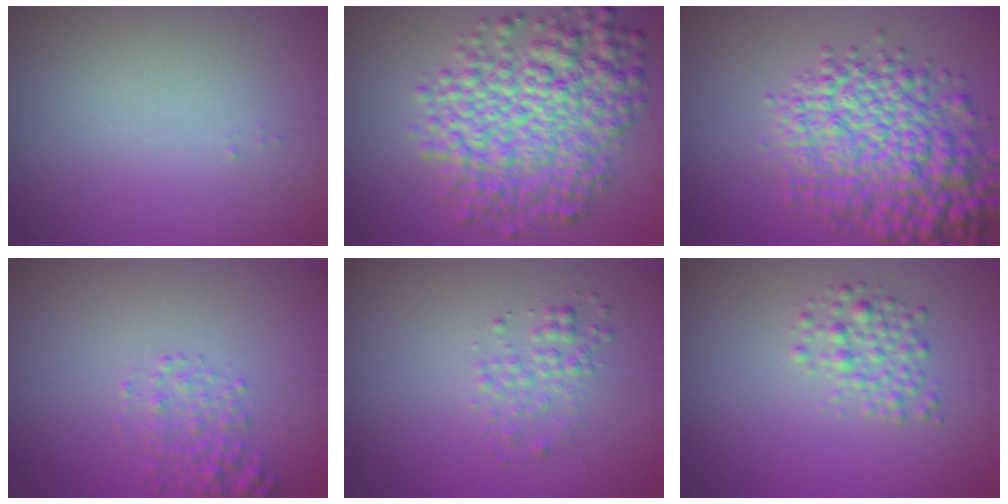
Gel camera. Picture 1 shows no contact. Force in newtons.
{"total": 8.9, "press": 8.9, "slide": 0.2}
{"total": 9.0, "press": 9.0, "slide": 0.2}
{"total": 2.0, "press": 2.0, "slide": 0.1}
{"total": 1.8, "press": 1.8, "slide": 0.1}
{"total": 2.3, "press": 2.3, "slide": 0.1}